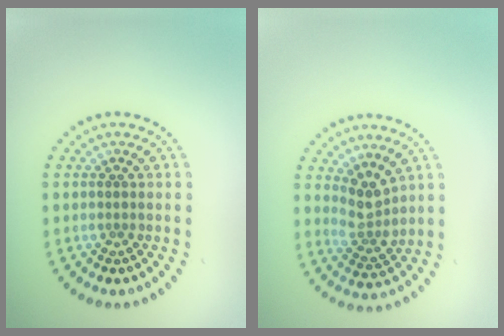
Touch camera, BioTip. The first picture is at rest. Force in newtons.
{"total": 2.8, "press": 2.1, "slide": 1.8}